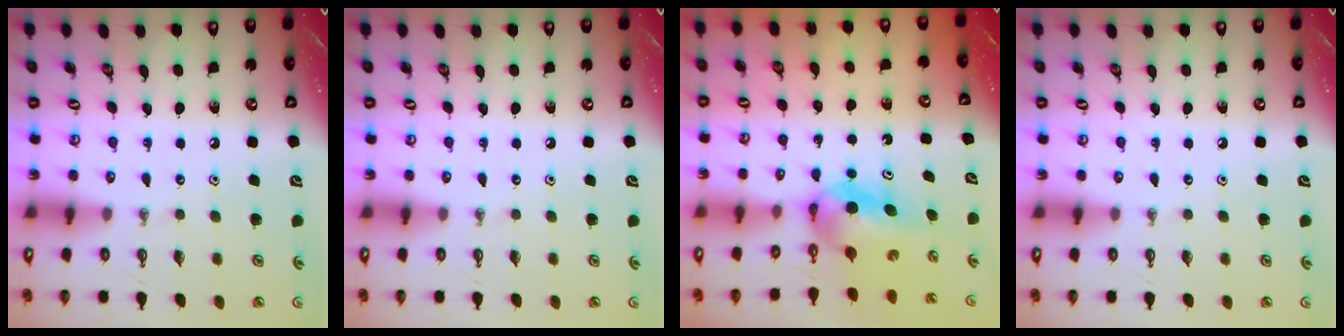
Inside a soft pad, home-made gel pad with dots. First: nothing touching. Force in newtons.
{"total": 0.0}
{"total": 5.8, "press": 4.9, "slide": 3.1}
{"total": 0.0}